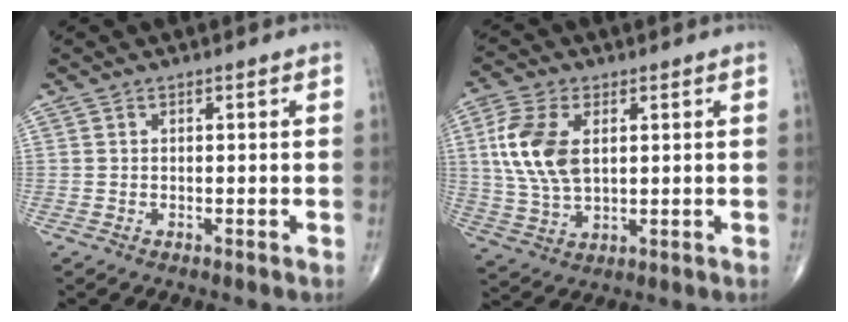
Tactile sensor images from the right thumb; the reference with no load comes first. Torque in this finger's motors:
{"motor_torque": [-0.01, 0.19, 1.10, 0.49, 0.32]}